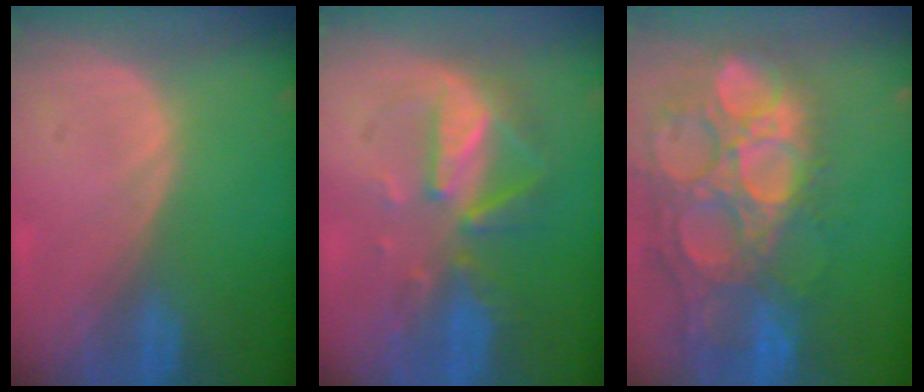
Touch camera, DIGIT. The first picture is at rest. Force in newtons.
{"total": 8.0, "press": 7.4, "slide": 3.0}
{"total": 15.8, "press": 13.1, "slide": 8.9}